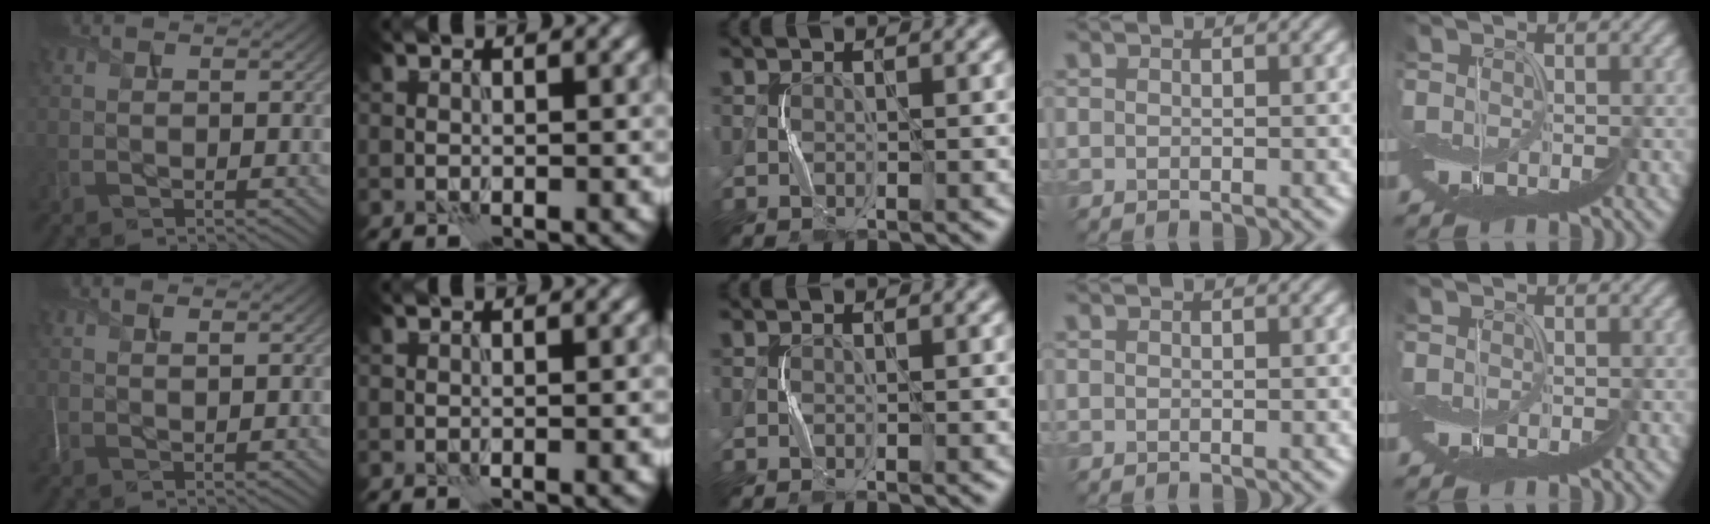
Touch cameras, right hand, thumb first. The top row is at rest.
{"thumb": {"total": 1.3, "force": [0.6, 0.2, 1.1], "torque": [-0.028, 0.004, 0.012]}, "index": {"total": 0.8, "force": [-0.3, -0.1, 0.7], "torque": [-0.009, -0.003, -0.005]}}